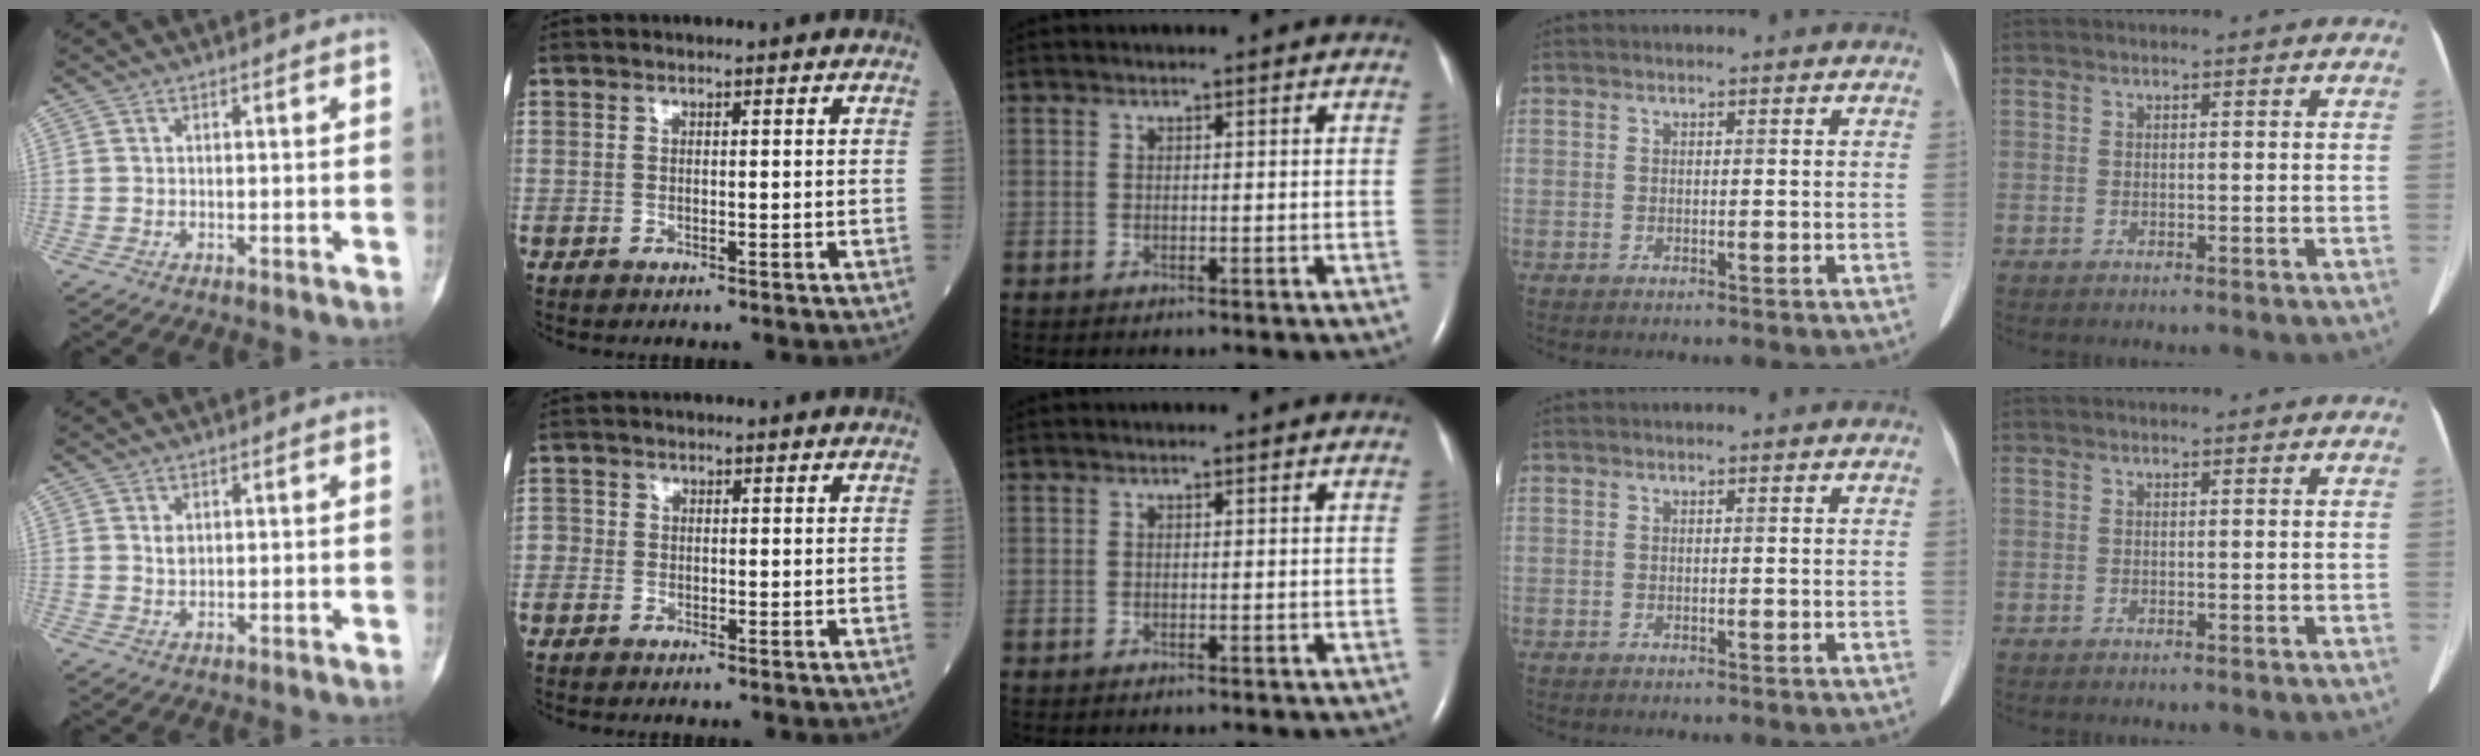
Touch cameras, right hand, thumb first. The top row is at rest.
{"thumb": {"total": 1.6, "force": [0.6, 1.0, 1.1], "torque": [-0.011, -0.003, 0.013]}, "index": {"total": 1.5, "force": [-0.8, 1.2, 0.4], "torque": [-0.004, 0.004, -0.019]}}